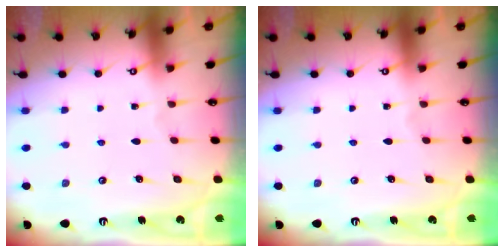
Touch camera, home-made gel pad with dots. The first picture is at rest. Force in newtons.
{"total": 0.0}